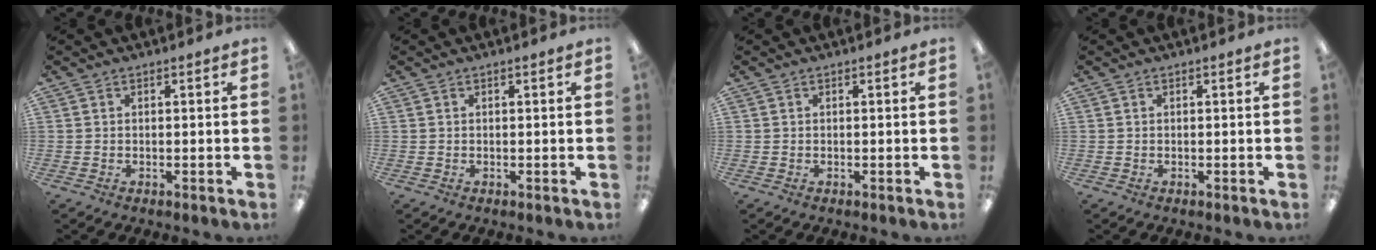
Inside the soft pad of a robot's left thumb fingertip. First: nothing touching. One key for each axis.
{"total": 0.0}
{"total": 0.0}
{"total": 0.0}